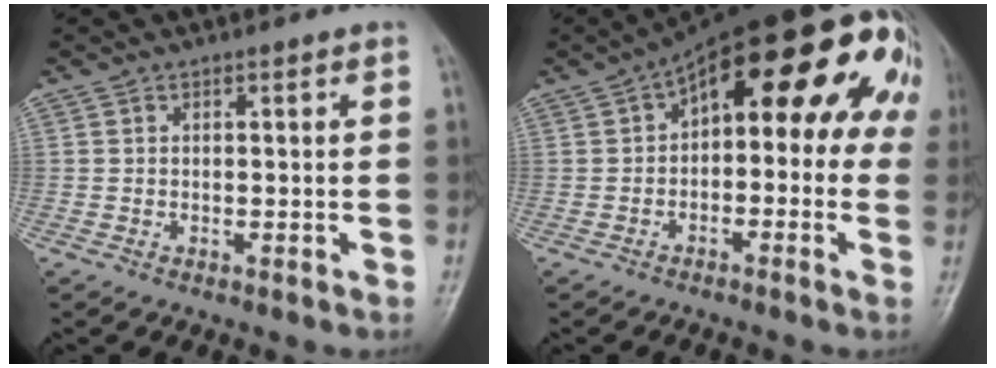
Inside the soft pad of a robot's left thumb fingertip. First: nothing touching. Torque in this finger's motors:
{"motor_torque": [-0.53, 1.55, 2.07, -0.70, 0.10]}